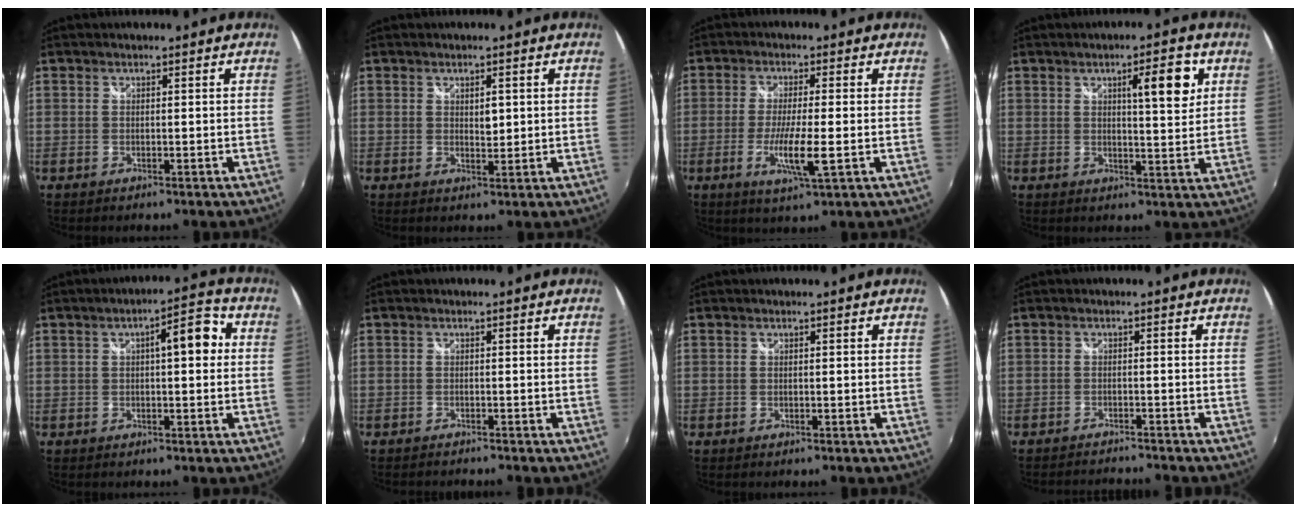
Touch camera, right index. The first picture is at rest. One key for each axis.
{"total": 2.1, "fx": 0.5, "fy": 1.2, "fz": 1.7, "tx": -0.024, "ty": 0.002, "tz": 0.008}
{"total": 7.0, "fx": -2.0, "fy": 0.1, "fz": 6.7, "tx": -0.130, "ty": -0.015, "tz": -0.040}
{"total": 7.3, "fx": 2.8, "fy": 1.7, "fz": 6.5, "tx": -0.084, "ty": 0.005, "tz": 0.040}
{"total": 6.7, "fx": 1.0, "fy": 2.1, "fz": 6.3, "tx": -0.087, "ty": 0.020, "tz": 0.015}
{"total": 2.0, "fx": -2.0, "fy": 0.1, "fz": 0.4, "tx": -0.017, "ty": -0.013, "tz": -0.037}
{"total": 0.0}
{"total": 5.8, "fx": -5.6, "fy": 0.0, "fz": 1.4, "tx": -0.042, "ty": -0.011, "tz": -0.089}